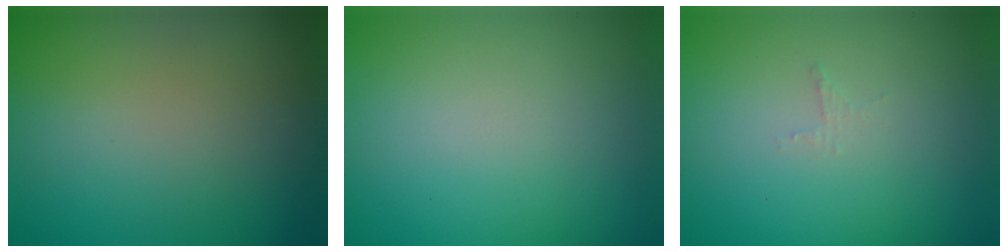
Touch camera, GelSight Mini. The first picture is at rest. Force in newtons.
{"total": 0.0}
{"total": 0.7, "press": 0.6, "slide": 0.2}